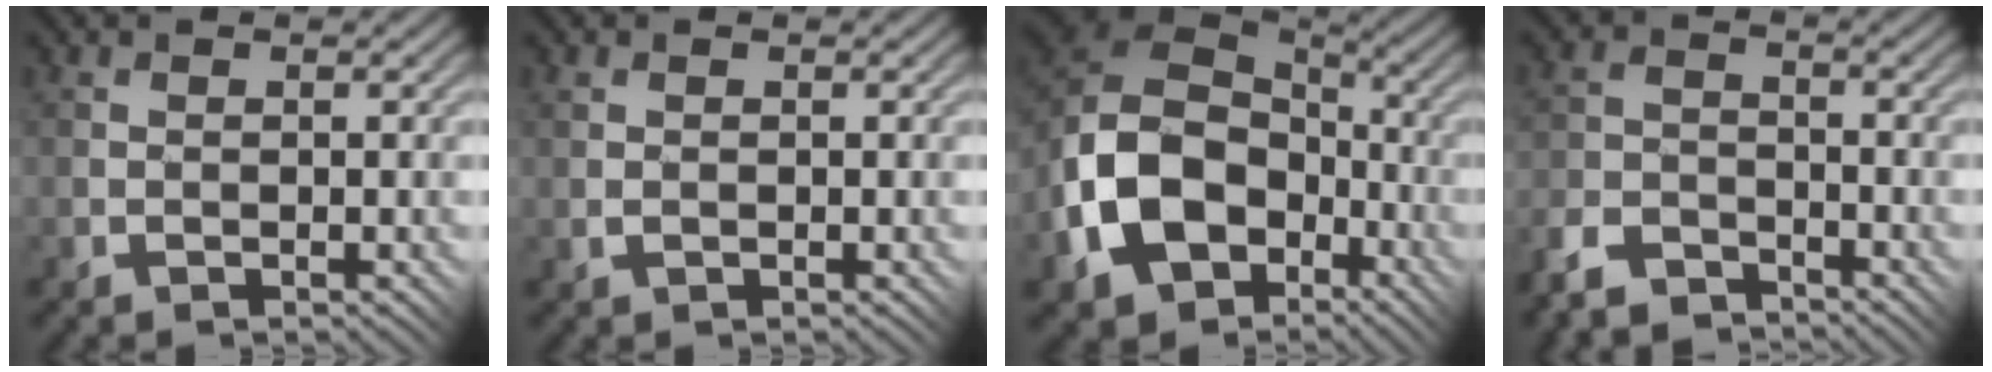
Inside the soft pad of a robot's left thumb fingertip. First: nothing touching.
{"total": 0.9, "force": [0.1, 0.6, 0.6], "torque": [-0.013, 0.001, 0.005]}
{"total": 15.1, "force": [-4.6, 11.0, 9.3], "torque": [-0.223, -0.029, -0.083]}
{"total": 5.5, "force": [-4.9, 2.0, 1.5], "torque": [-0.034, -0.001, -0.108]}